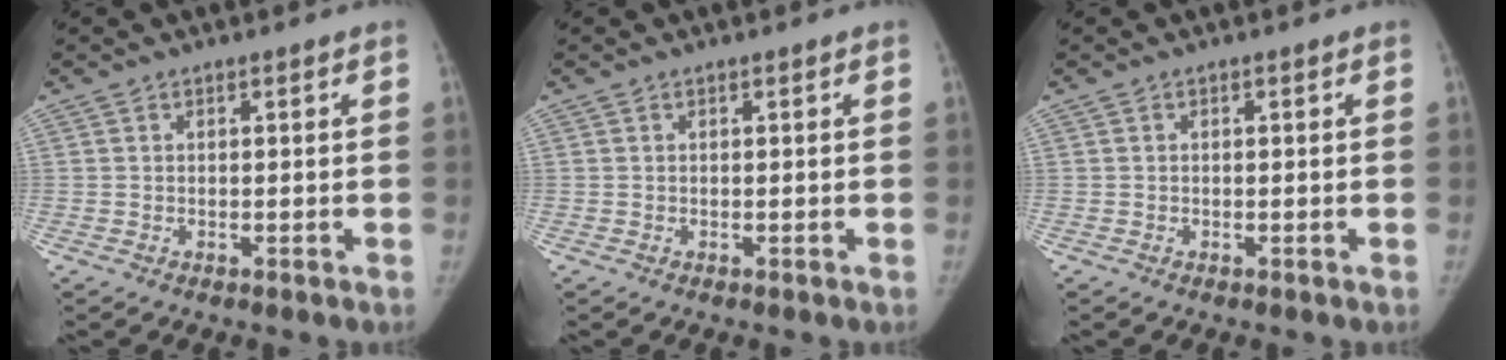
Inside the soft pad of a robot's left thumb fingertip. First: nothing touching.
{"total": 0.0}
{"total": 0.0}